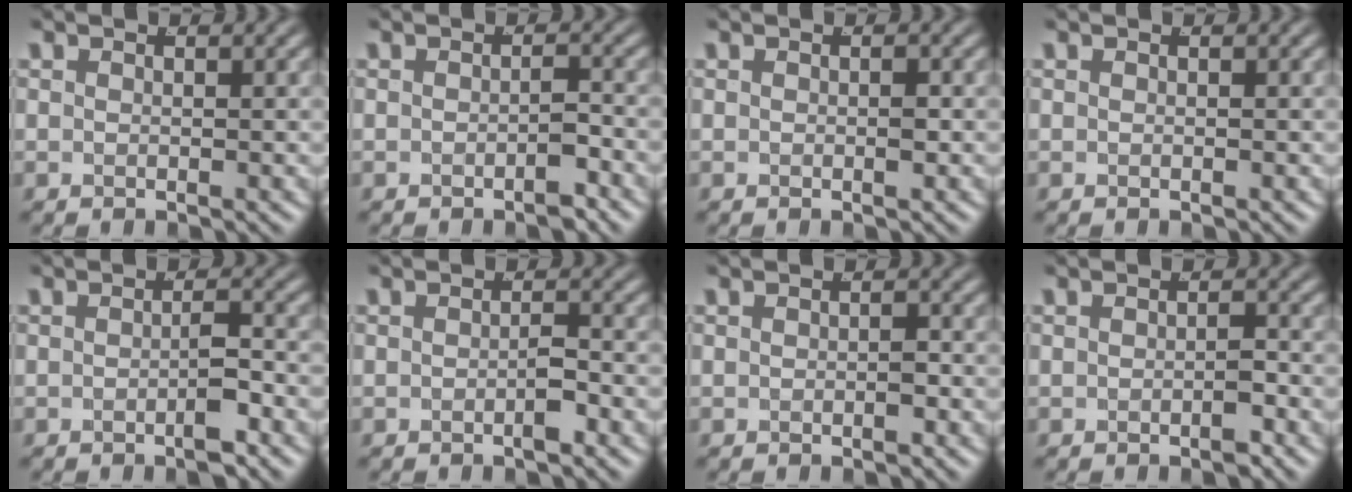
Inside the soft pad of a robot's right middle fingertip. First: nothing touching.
{"total": 1.5, "force": [-1.2, 0.2, 0.8], "torque": [-0.006, 0.001, -0.021]}
{"total": 0.7, "force": [-0.1, 0.0, 0.7], "torque": [-0.007, 0.001, -0.002]}
{"total": 0.0}
{"total": 2.1, "force": [-1.1, 0.1, 1.8], "torque": [-0.018, 0.003, -0.022]}
{"total": 1.3, "force": [-0.8, 0.1, 1.1], "torque": [-0.010, 0.001, -0.015]}
{"total": 0.8, "force": [-0.5, 0.0, 0.7], "torque": [-0.010, 0.000, -0.008]}
{"total": 1.2, "force": [-0.8, 0.1, 0.8], "torque": [-0.009, 0.002, -0.016]}